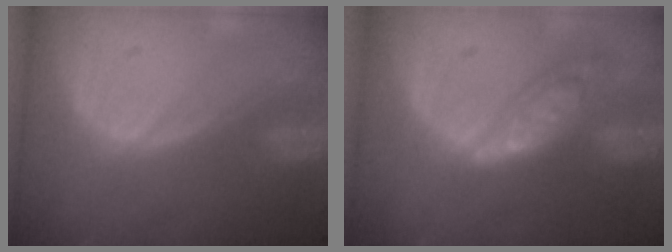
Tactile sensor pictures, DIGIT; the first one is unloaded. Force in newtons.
{"total": 7.1, "press": 7.0, "slide": 0.6}